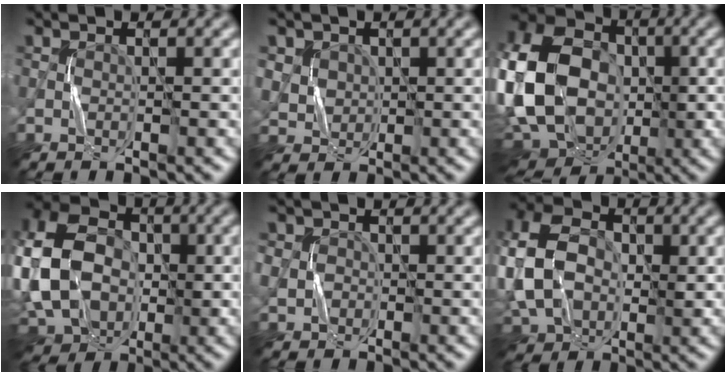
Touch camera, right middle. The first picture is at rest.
{"total": 2.8, "force": [1.2, 2.4, 0.5], "torque": [-0.022, 0.005, 0.031]}
{"total": 18.9, "force": [-2.2, 14.5, 11.9], "torque": [-0.253, 0.025, -0.072]}
{"total": 14.1, "force": [-1.0, 10.6, 9.4], "torque": [-0.203, 0.005, -0.023]}
{"total": 2.5, "force": [0.0, 2.4, 0.8], "torque": [-0.008, 0.008, -0.007]}
{"total": 10.3, "force": [0.2, 7.6, 7.0], "torque": [-0.155, 0.013, -0.008]}